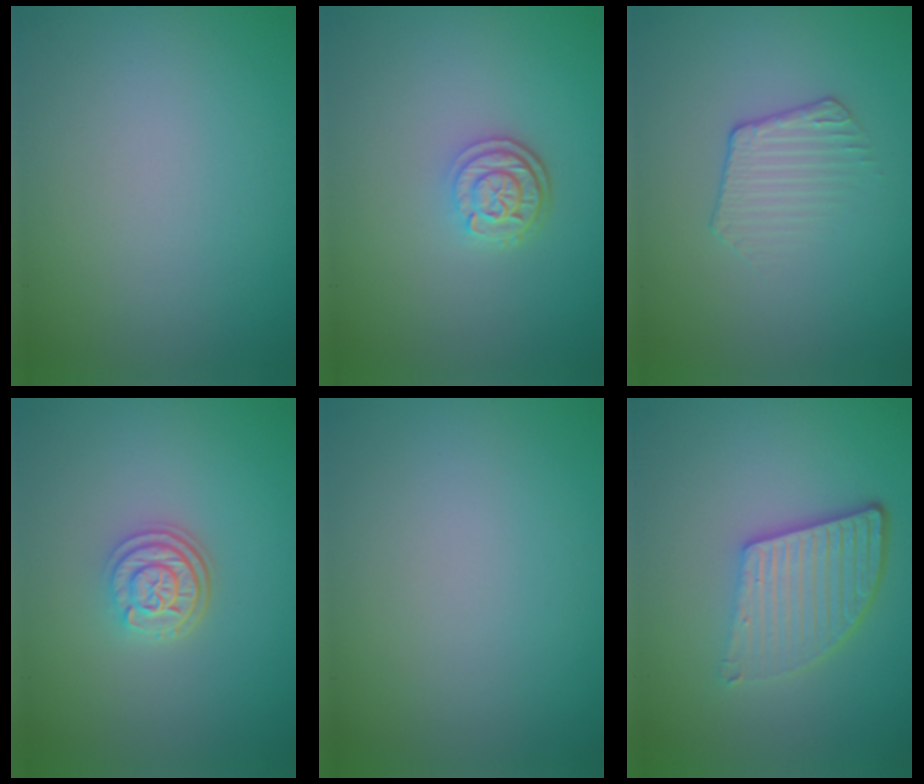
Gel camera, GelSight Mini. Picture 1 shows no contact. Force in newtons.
{"total": 2.8, "press": 2.3, "slide": 1.6}
{"total": 1.8, "press": 1.1, "slide": 1.4}
{"total": 3.0, "press": 2.4, "slide": 1.8}
{"total": 0.0}
{"total": 5.2, "press": 3.8, "slide": 3.6}